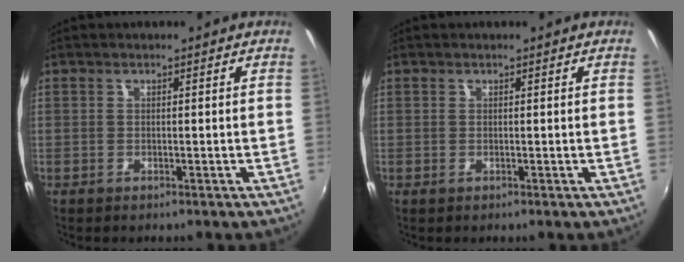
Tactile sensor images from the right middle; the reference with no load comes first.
{"total": 0.0}